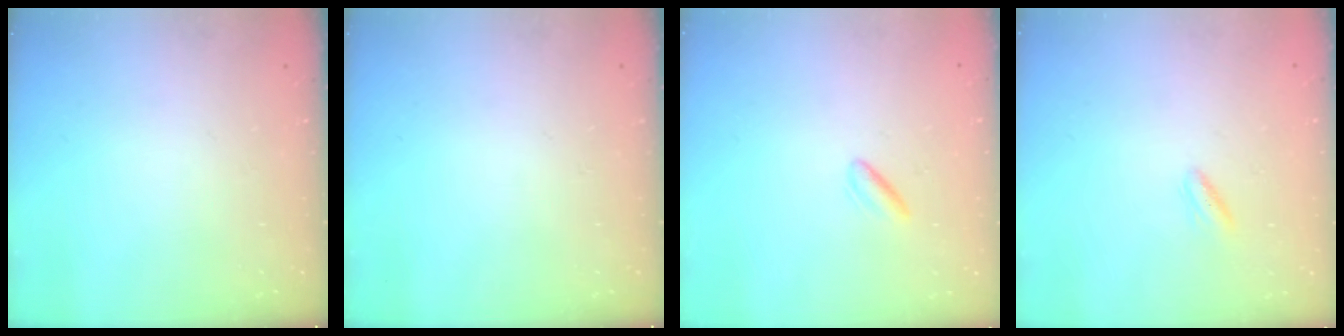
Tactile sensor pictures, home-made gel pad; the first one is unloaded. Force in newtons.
{"total": 0.0}
{"total": 1.5, "press": 1.2, "slide": 0.9}
{"total": 3.0, "press": 2.8, "slide": 1.0}